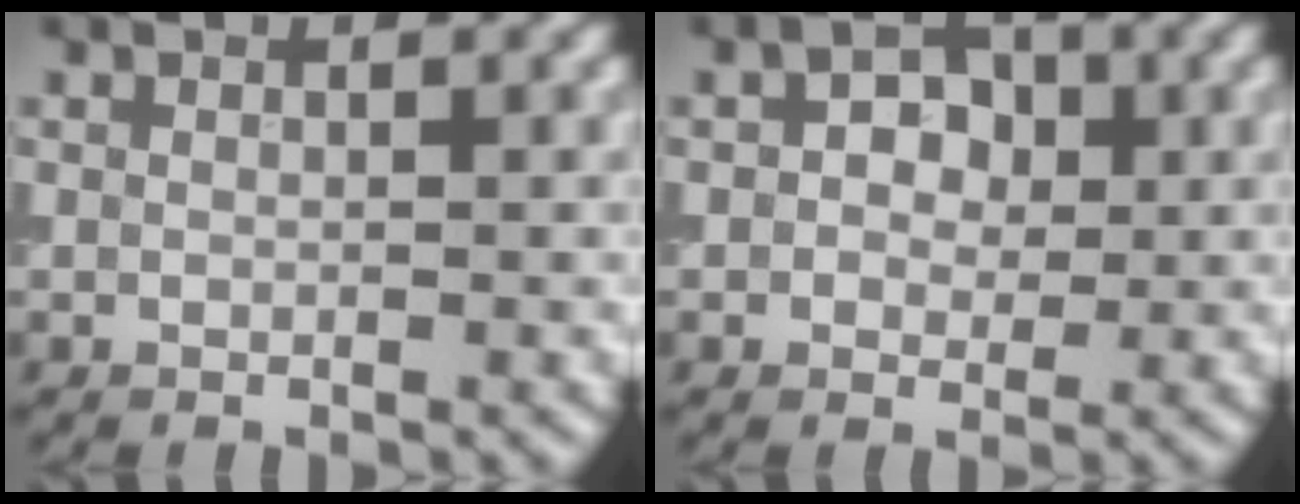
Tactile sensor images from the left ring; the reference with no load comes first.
{"total": 3.1, "force": [0.3, 2.4, 1.9], "torque": [-0.024, 0.004, -0.003]}